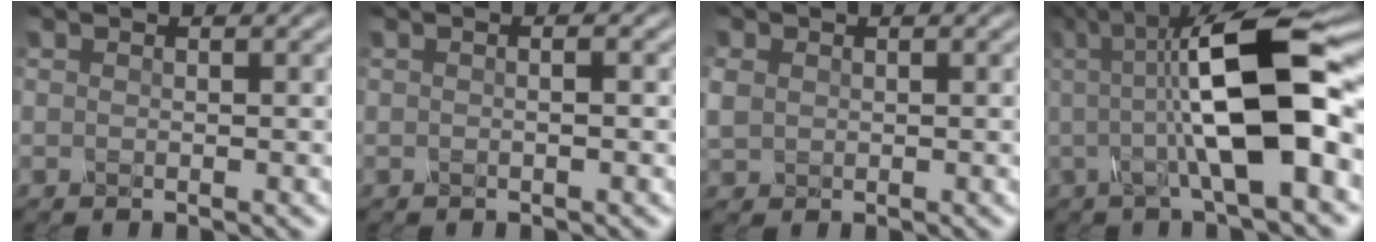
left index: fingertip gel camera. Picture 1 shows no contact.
{"total": 1.4, "force": [0.2, 0.6, 1.3], "torque": [-0.004, -0.006, -0.007]}
{"total": 1.7, "force": [0.3, 1.5, 0.6], "torque": [-0.018, 0.002, 0.005]}
{"total": 11.4, "force": [0.6, 2.8, 11.1], "torque": [-0.165, 0.016, 0.002]}